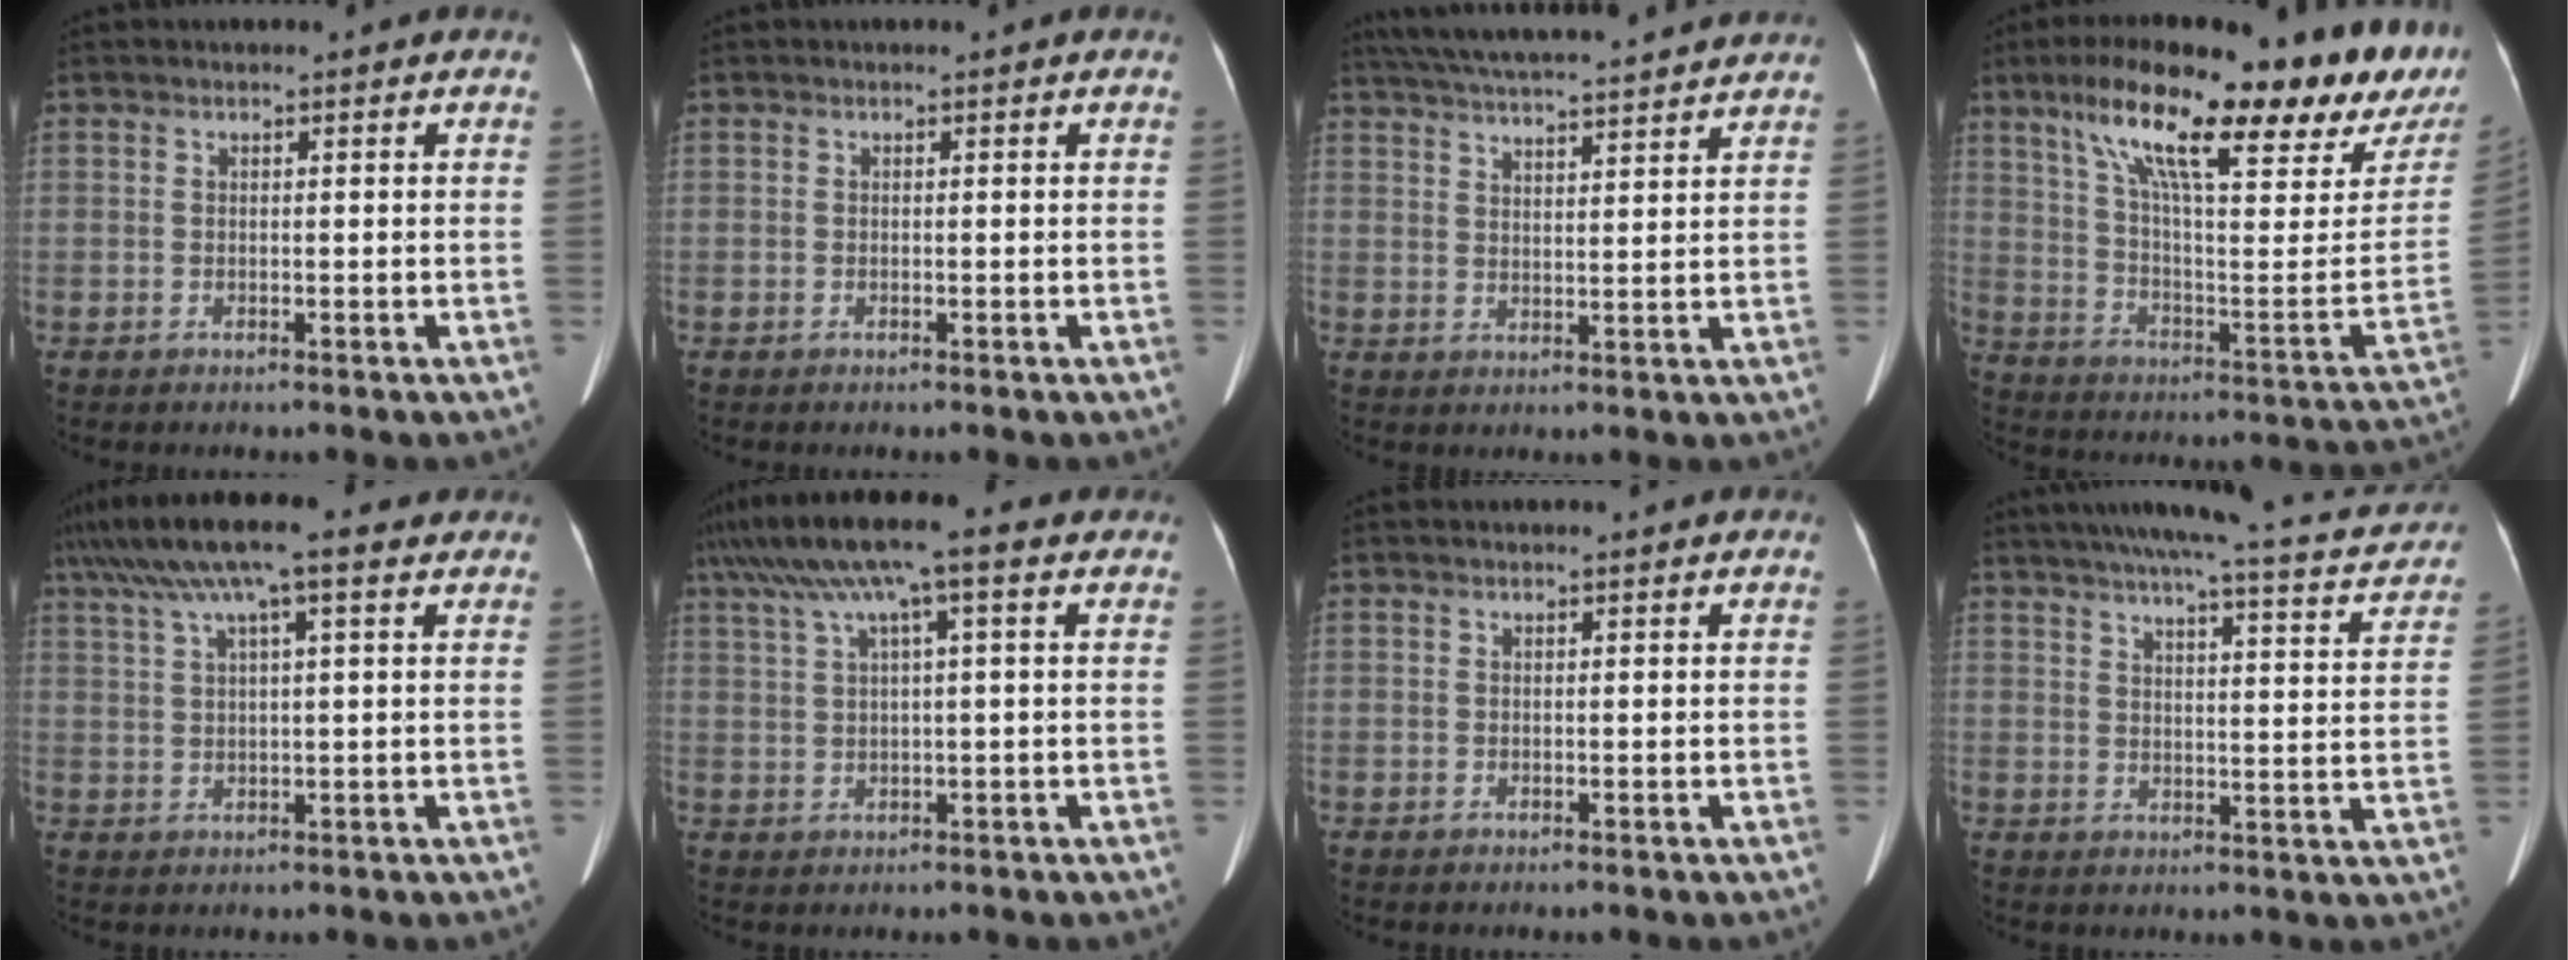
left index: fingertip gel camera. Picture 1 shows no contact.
{"total": 0.0}
{"total": 18.0, "force": [16.3, 1.3, 7.5], "torque": [-0.134, 0.042, 0.237]}
{"total": 28.0, "force": [19.8, 4.8, 19.3], "torque": [-0.304, 0.004, 0.281]}
{"total": 13.5, "force": [9.4, 2.3, 9.5], "torque": [-0.178, 0.054, 0.149]}
{"total": 14.3, "force": [10.3, 2.9, 9.5], "torque": [-0.176, 0.055, 0.158]}
{"total": 1.7, "force": [1.5, 0.0, 0.8], "torque": [-0.010, 0.017, 0.021]}
{"total": 23.5, "force": [21.2, 2.4, 10.0], "torque": [-0.148, -0.017, 0.260]}